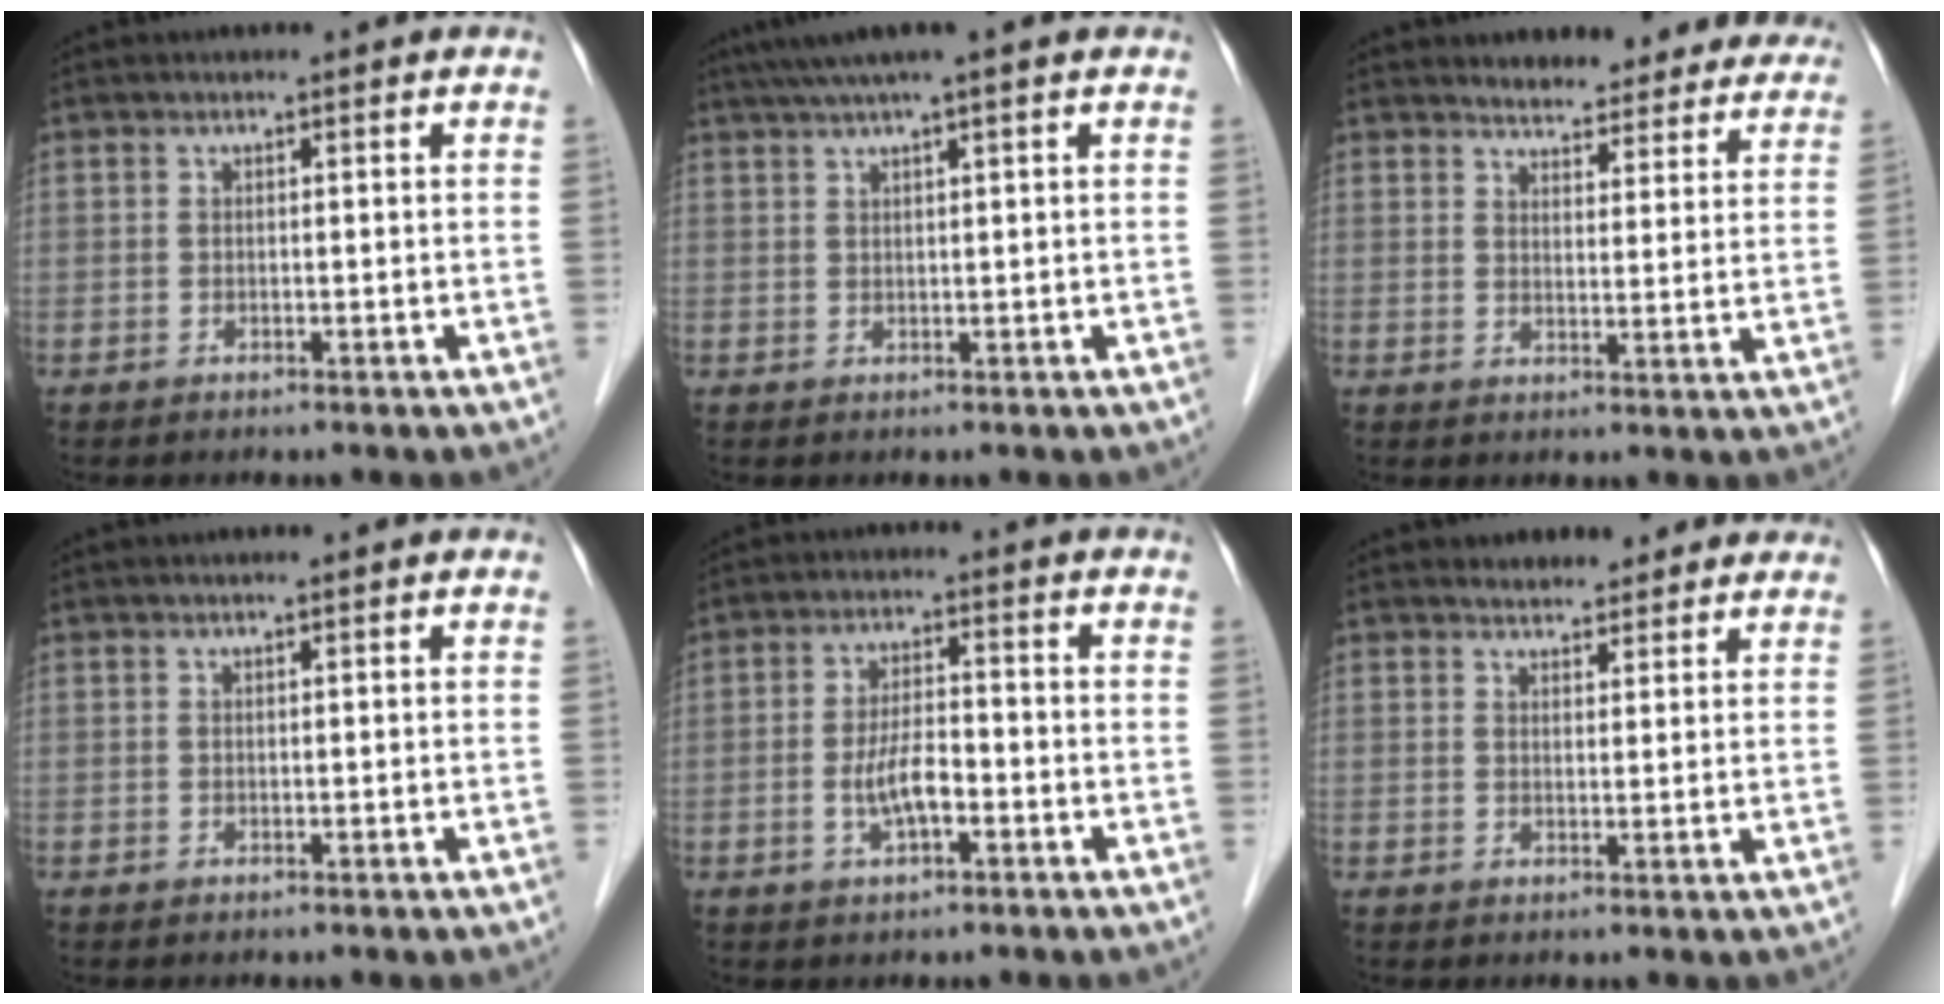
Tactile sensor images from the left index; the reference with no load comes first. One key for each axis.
{"total": 5.5, "fx": 3.8, "fy": -0.7, "fz": 3.9, "tx": -0.069, "ty": 0.032, "tz": 0.066}
{"total": 14.6, "fx": 13.6, "fy": 4.3, "fz": 3.3, "tx": -0.008, "ty": -0.010, "tz": 0.145}
{"total": 0.5, "fx": 0.4, "fy": -0.1, "fz": 0.3, "tx": -0.006, "ty": 0.006, "tz": 0.010}
{"total": 5.1, "fx": -1.7, "fy": 1.7, "fz": 4.5, "tx": -0.092, "ty": 0.006, "tz": -0.030}
{"total": 5.6, "fx": 4.9, "fy": 2.2, "fz": 1.3, "tx": -0.007, "ty": 0.016, "tz": 0.061}